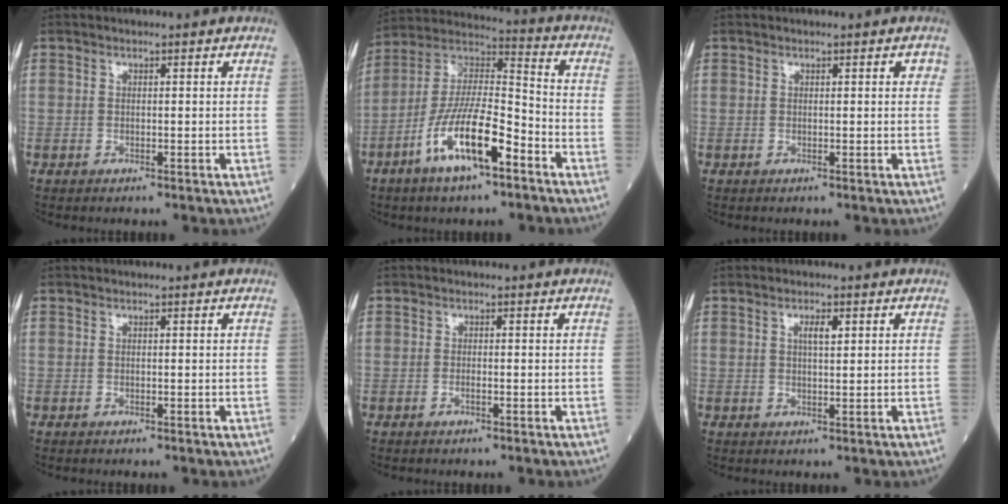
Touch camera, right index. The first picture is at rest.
{"total": 14.3, "force": [-7.0, 3.3, 12.0], "torque": [-0.229, 0.003, -0.129]}
{"total": 1.1, "force": [0.4, 0.4, 0.9], "torque": [-0.007, 0.003, 0.004]}
{"total": 0.0}
{"total": 0.6, "force": [-0.4, 0.1, 0.5], "torque": [-0.008, 0.001, -0.008]}
{"total": 2.3, "force": [0.9, 0.6, 2.0], "torque": [-0.036, 0.000, 0.014]}